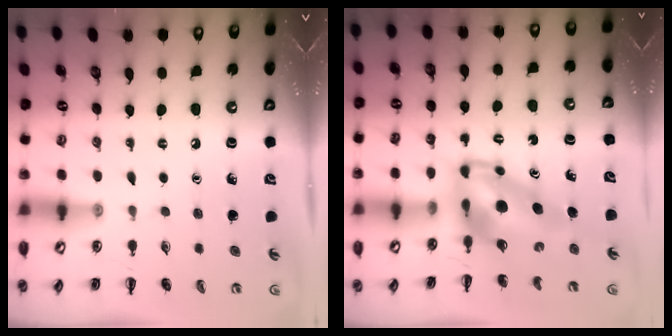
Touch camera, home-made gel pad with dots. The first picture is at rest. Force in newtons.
{"total": 8.6, "press": 8.1, "slide": 2.9}